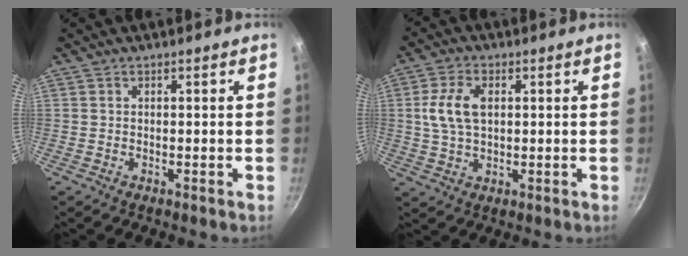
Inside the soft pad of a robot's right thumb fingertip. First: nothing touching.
{"total": 7.9, "force": [1.4, 4.7, 6.2], "torque": [-0.128, 0.005, 0.028]}